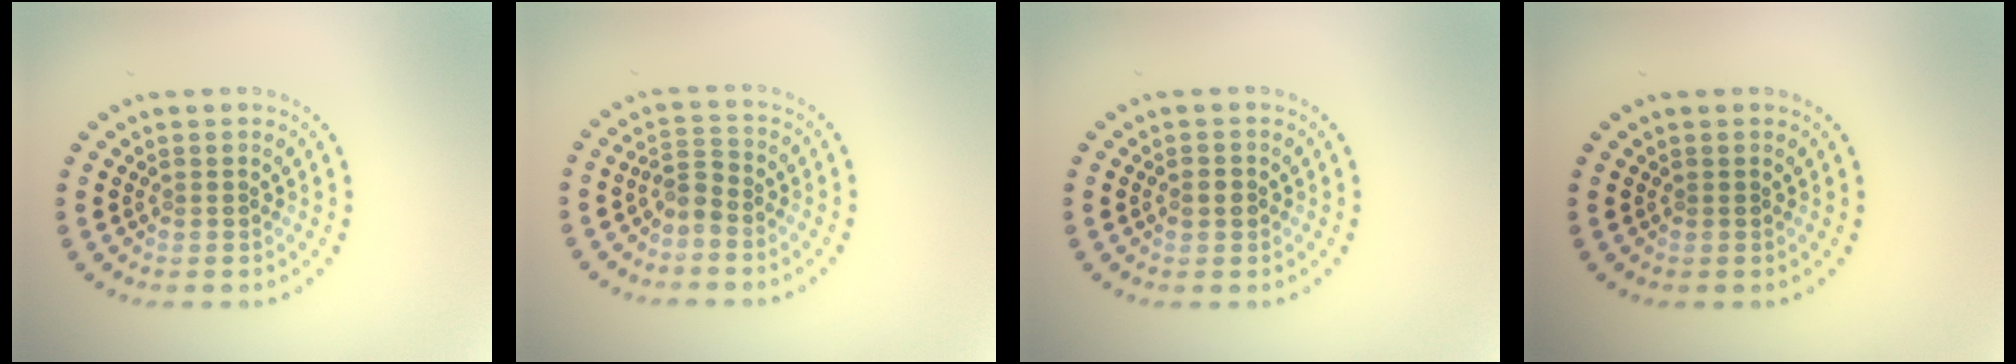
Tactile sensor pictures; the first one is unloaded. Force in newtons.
{"total": 1.7, "press": 1.4, "slide": 0.9}
{"total": 1.2, "press": 1.2, "slide": 0.2}
{"total": 0.0}